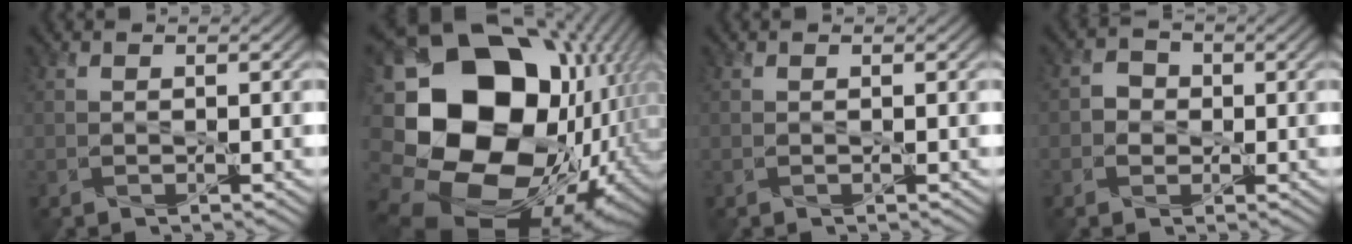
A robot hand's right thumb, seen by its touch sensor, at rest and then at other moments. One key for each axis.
{"total": 24.2, "fx": -2.2, "fy": 18.8, "fz": 15.0, "tx": -0.317, "ty": -0.029, "tz": -0.039}
{"total": 0.0}
{"total": 2.3, "fx": -0.3, "fy": 2.1, "fz": 0.7, "tx": -0.012, "ty": 0.002, "tz": -0.008}